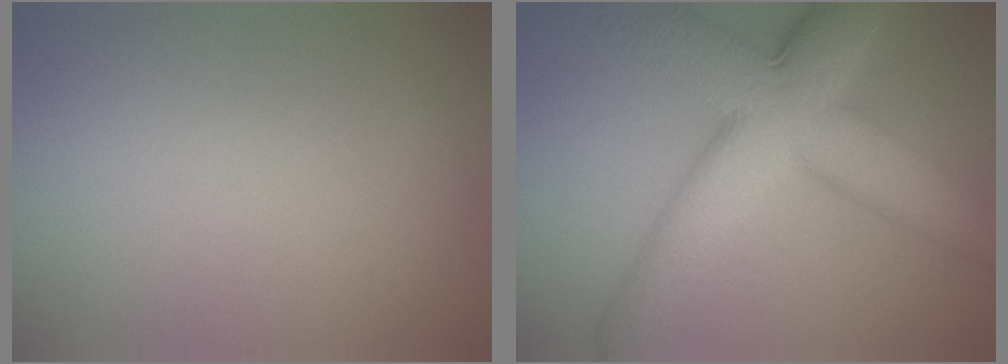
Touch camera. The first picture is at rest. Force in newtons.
{"total": 11.9, "press": 11.9, "slide": 0.2}